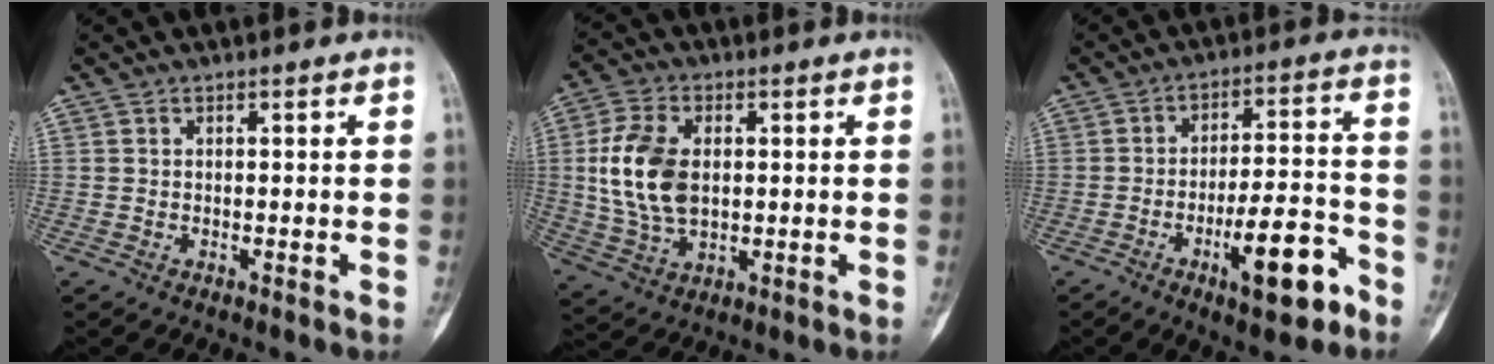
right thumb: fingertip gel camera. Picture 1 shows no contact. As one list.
[{"total": 12.9, "force": [1.3, 8.0, 10.1], "torque": [-0.199, 0.000, 0.029]}, {"total": 12.6, "force": [-6.3, 4.0, 10.1], "torque": [-0.146, 0.043, -0.091]}]